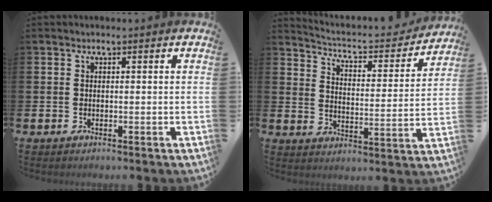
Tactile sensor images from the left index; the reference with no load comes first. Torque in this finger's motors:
{"motor_torque": [0.30, -1.84, 0.15, 0.00]}